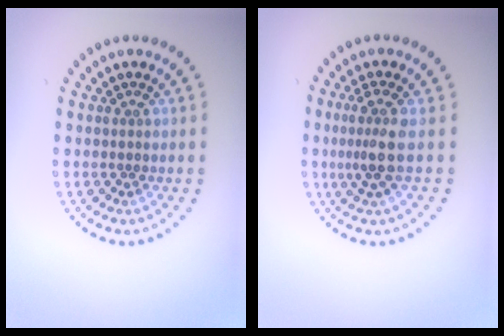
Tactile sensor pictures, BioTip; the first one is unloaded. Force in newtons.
{"total": 2.6, "press": 2.0, "slide": 1.7}